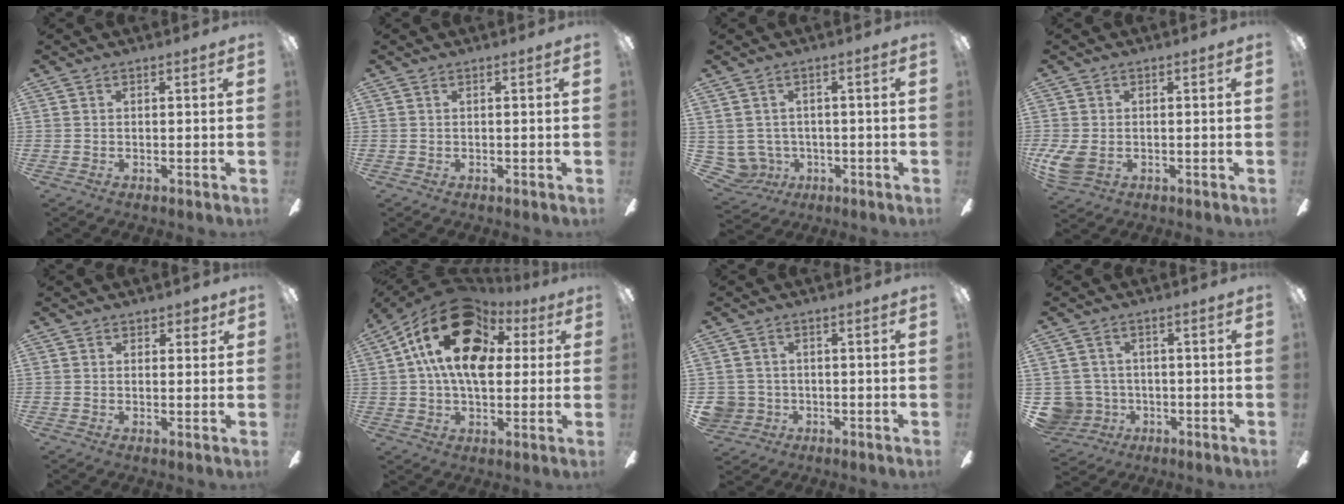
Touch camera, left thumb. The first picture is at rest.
{"total": 0.0}
{"total": 0.7, "force": [0.1, 0.7, 0.1], "torque": [-0.003, 0.006, 0.000]}
{"total": 5.9, "force": [-1.2, 4.1, 4.0], "torque": [-0.089, -0.002, -0.023]}
{"total": 2.1, "force": [1.3, 1.4, 0.9], "torque": [-0.004, 0.000, 0.020]}
{"total": 21.2, "force": [7.4, 13.1, 14.9], "torque": [-0.272, -0.015, 0.126]}
{"total": 4.5, "force": [-0.6, 4.5, 0.6], "torque": [-0.034, 0.010, -0.012]}
{"total": 6.4, "force": [-0.8, 6.3, 0.8], "torque": [-0.051, 0.002, -0.012]}